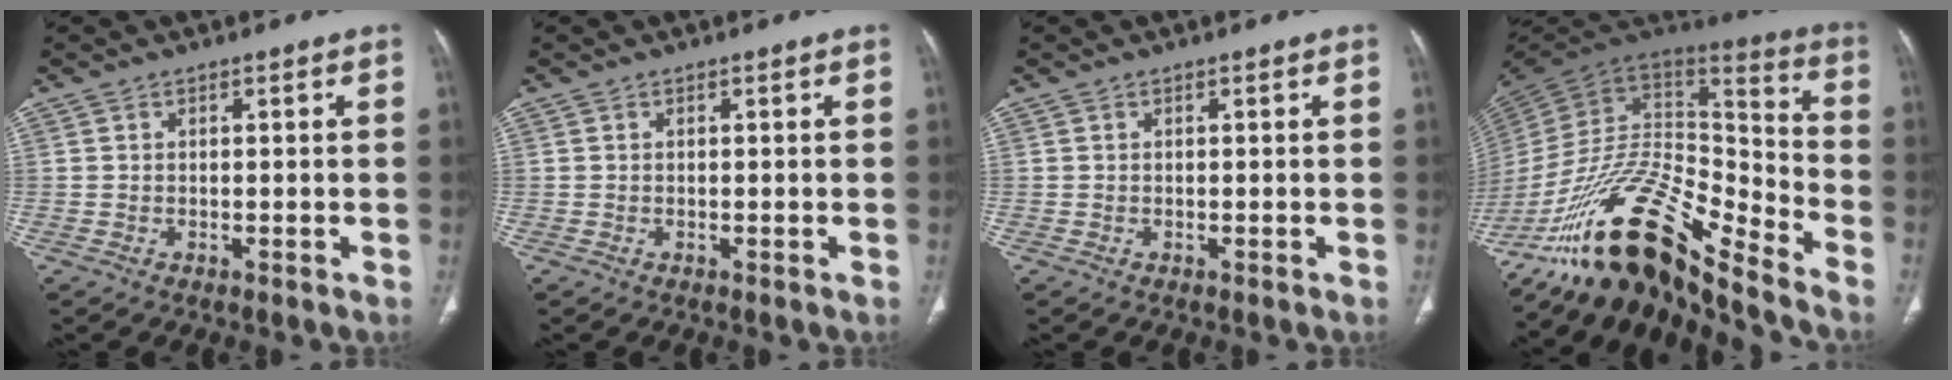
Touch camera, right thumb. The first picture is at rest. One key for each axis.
{"total": 0.0}
{"total": 0.0}
{"total": 23.3, "fx": -17.0, "fy": 6.7, "fz": 14.5, "tx": -0.248, "ty": 0.089, "tz": -0.304}